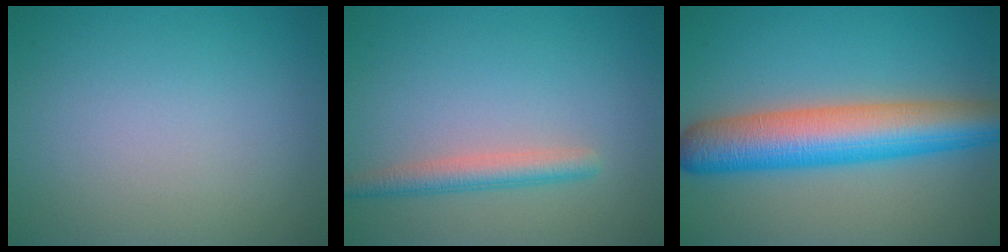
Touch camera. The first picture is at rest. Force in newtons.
{"total": 2.6, "press": 2.6, "slide": 0.1}
{"total": 9.1, "press": 9.1, "slide": 0.2}